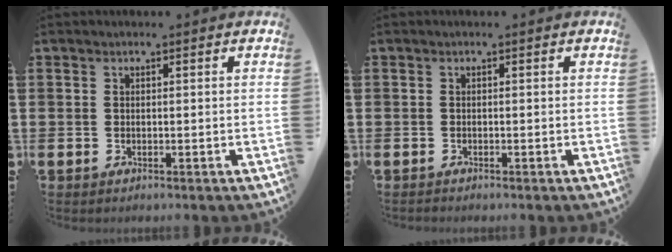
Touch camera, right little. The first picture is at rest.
{"total": 0.0}